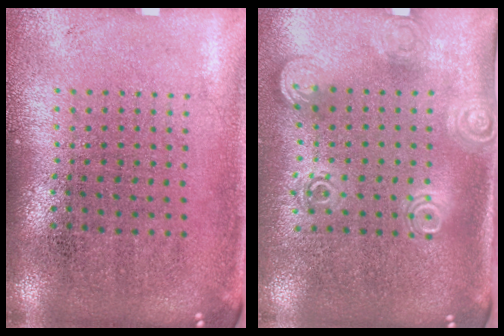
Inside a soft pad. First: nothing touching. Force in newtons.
{"total": 1.9, "press": 1.4, "slide": 1.3}